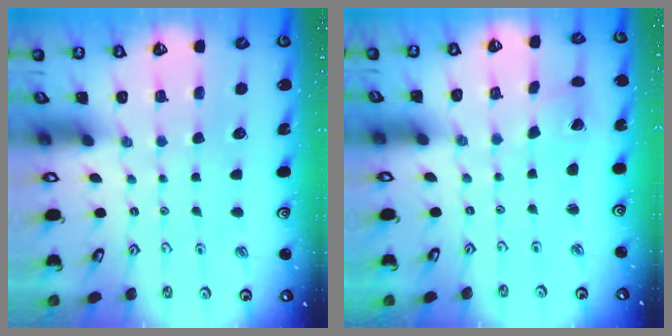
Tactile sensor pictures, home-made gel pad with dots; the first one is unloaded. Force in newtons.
{"total": 2.0, "press": 2.0, "slide": 0.2}